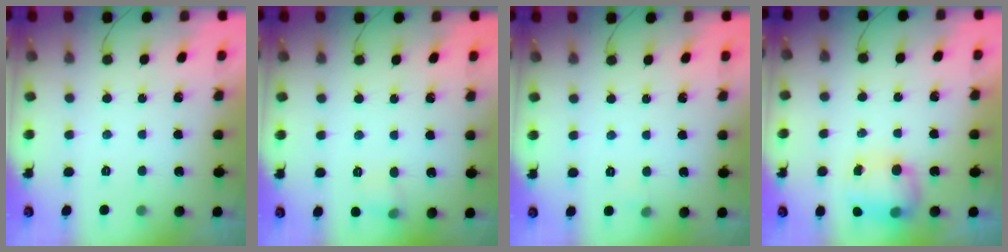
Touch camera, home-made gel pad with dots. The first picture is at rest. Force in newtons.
{"total": 6.2, "press": 5.9, "slide": 2.0}
{"total": 2.5, "press": 2.3, "slide": 1.1}
{"total": 7.7, "press": 7.6, "slide": 1.1}